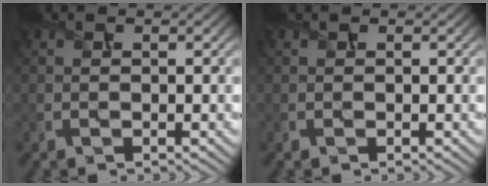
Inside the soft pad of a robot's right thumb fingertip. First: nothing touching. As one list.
[{"total": 0.0}]